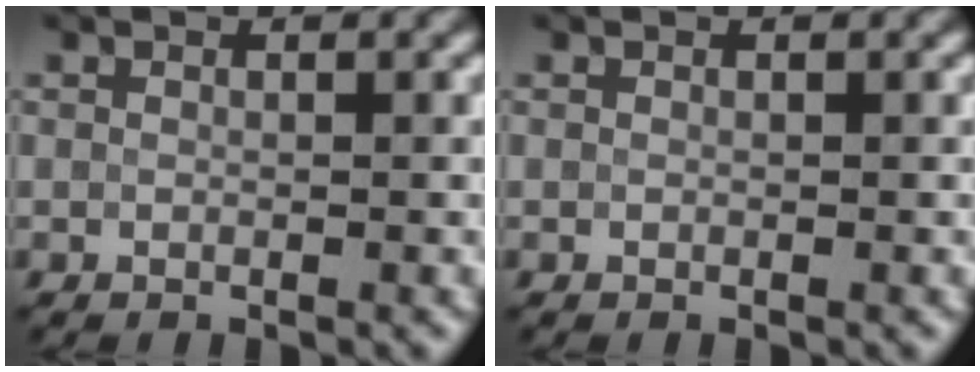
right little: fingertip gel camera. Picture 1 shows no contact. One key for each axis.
{"total": 0.0}